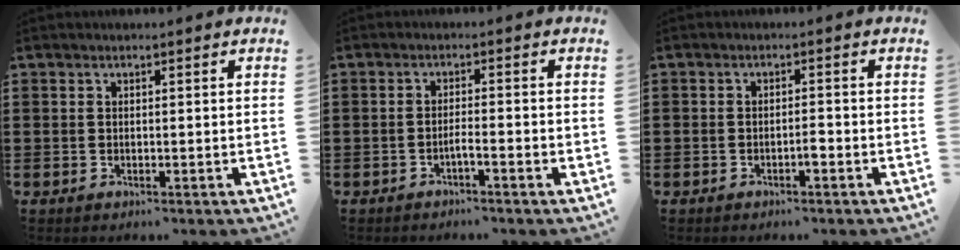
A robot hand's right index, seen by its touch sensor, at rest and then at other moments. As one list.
[{"total": 1.7, "force": [-1.2, -0.1, 1.2], "torque": [-0.021, -0.002, -0.022]}, {"total": 1.6, "force": [-1.0, 0.3, 1.3], "torque": [-0.026, -0.002, -0.018]}]